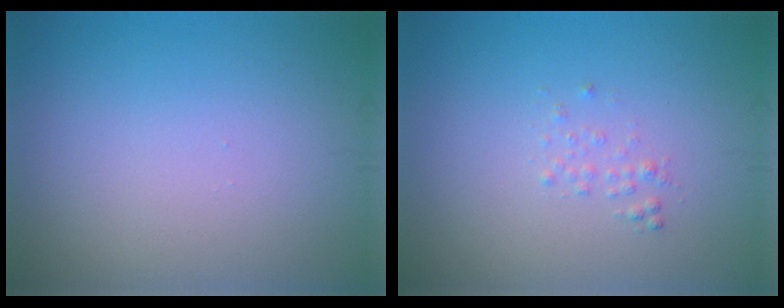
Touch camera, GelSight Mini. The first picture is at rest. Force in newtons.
{"total": 0.7, "press": 0.7, "slide": 0.1}